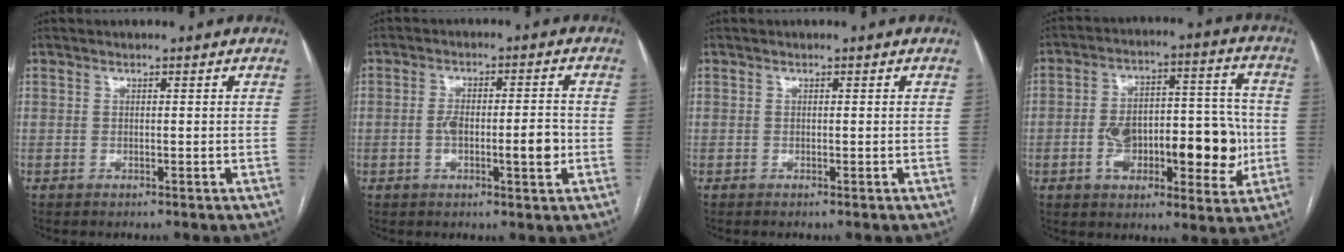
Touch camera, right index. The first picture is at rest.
{"total": 6.8, "force": [-1.3, 1.8, 6.4], "torque": [-0.110, 0.010, -0.019]}
{"total": 0.0}
{"total": 16.5, "force": [-3.3, 7.0, 14.5], "torque": [-0.219, 0.035, -0.043]}